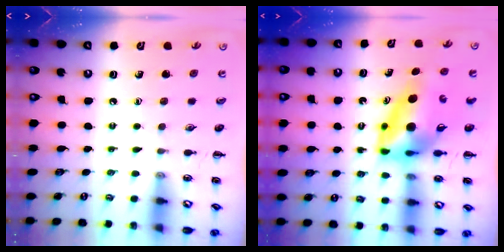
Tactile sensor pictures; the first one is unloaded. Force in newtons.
{"total": 10.0, "press": 9.6, "slide": 3.0}